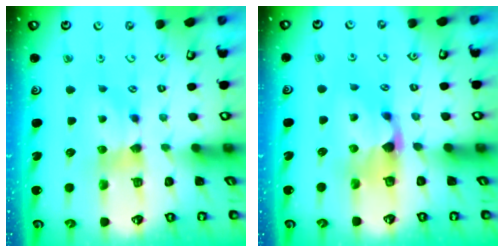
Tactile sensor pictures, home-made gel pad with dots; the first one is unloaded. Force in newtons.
{"total": 2.2, "press": 1.7, "slide": 1.4}